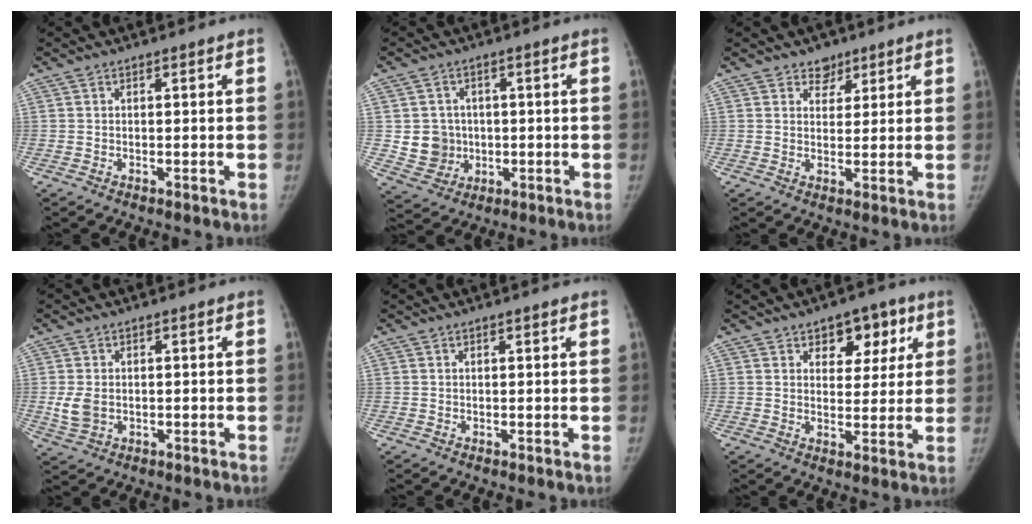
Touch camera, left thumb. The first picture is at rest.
{"total": 7.2, "force": [0.2, 6.8, 2.2], "torque": [-0.008, 0.003, 0.013]}
{"total": 3.6, "force": [2.5, 2.5, 0.7], "torque": [0.014, -0.015, 0.036]}
{"total": 4.4, "force": [-0.1, 3.2, 3.0], "torque": [-0.063, -0.007, 0.005]}
{"total": 1.1, "force": [0.9, 0.0, 0.6], "torque": [-0.006, 0.000, 0.015]}
{"total": 8.3, "force": [4.3, 5.4, 4.6], "torque": [-0.017, -0.016, 0.057]}